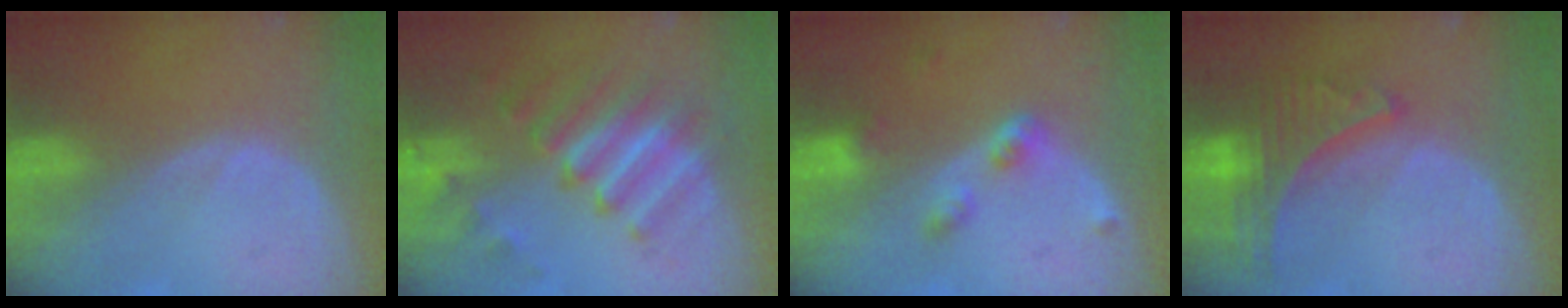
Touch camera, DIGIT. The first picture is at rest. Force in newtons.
{"total": 9.3, "press": 8.6, "slide": 3.6}
{"total": 4.3, "press": 4.0, "slide": 1.6}
{"total": 7.8, "press": 6.9, "slide": 3.6}